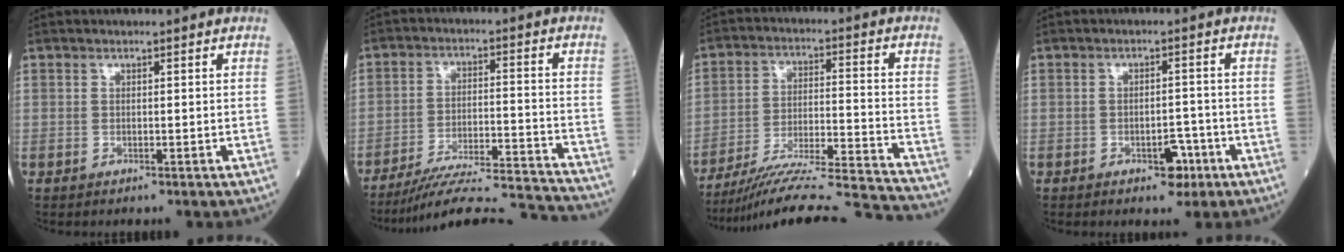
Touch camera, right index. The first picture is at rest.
{"total": 18.7, "force": [-18.0, -0.8, 5.0], "torque": [-0.062, -0.006, -0.265]}
{"total": 22.5, "force": [-21.3, -1.4, 7.1], "torque": [-0.084, -0.018, -0.316]}
{"total": 3.8, "force": [-2.0, 1.8, 2.7], "torque": [-0.033, 0.005, -0.024]}